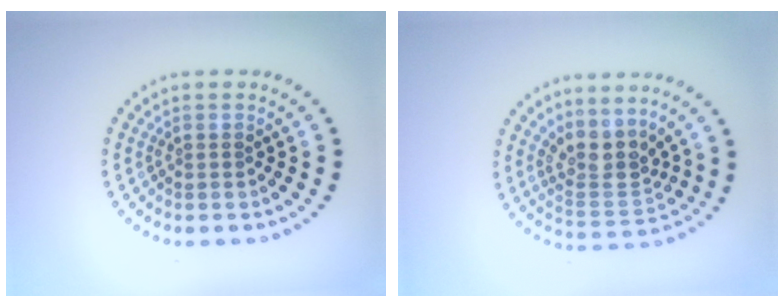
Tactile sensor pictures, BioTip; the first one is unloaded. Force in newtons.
{"total": 3.3, "press": 2.6, "slide": 2.1}